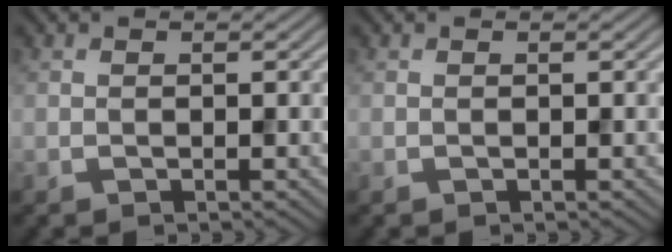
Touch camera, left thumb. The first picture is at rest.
{"total": 0.0}